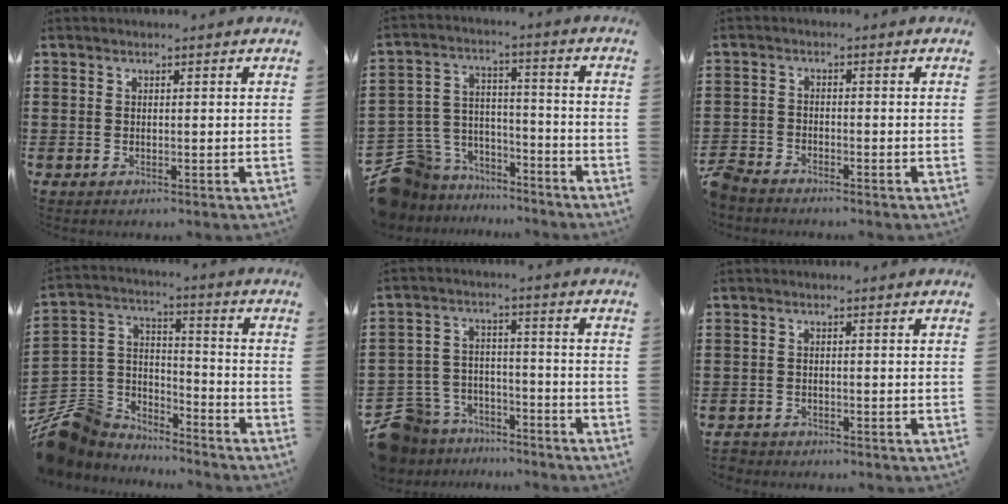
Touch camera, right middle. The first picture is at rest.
{"total": 8.5, "force": [-7.3, 4.3, 0.0], "torque": [-0.041, 0.005, -0.149]}
{"total": 3.0, "force": [-2.9, 0.6, 0.5], "torque": [-0.033, -0.003, -0.068]}
{"total": 8.6, "force": [-7.0, 5.0, 0.7], "torque": [-0.047, 0.012, -0.139]}
{"total": 7.9, "force": [-7.2, 3.3, 0.3], "torque": [-0.036, 0.012, -0.147]}
{"total": 1.3, "force": [-1.3, 0.3, -0.1], "torque": [-0.003, 0.001, -0.029]}